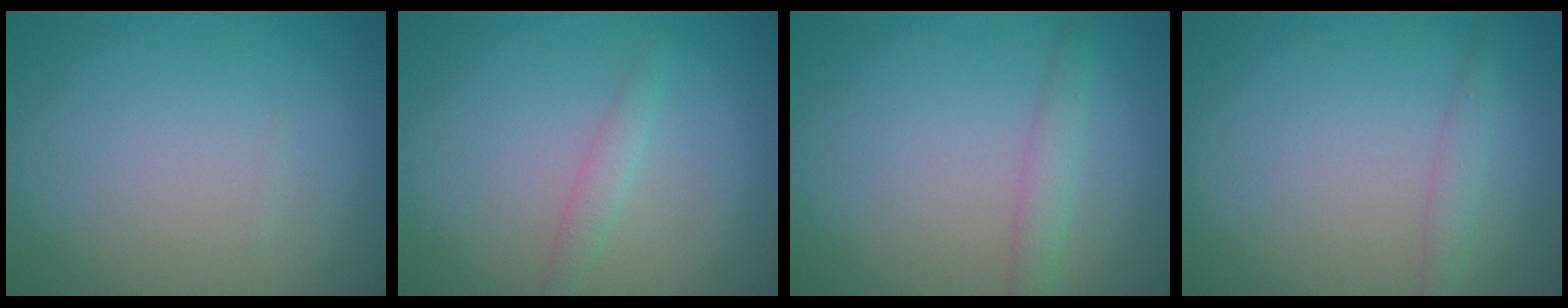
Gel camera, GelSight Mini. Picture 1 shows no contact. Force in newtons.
{"total": 1.2, "press": 1.2, "slide": 0.1}
{"total": 1.8, "press": 1.8, "slide": 0.0}
{"total": 1.2, "press": 1.2, "slide": 0.1}